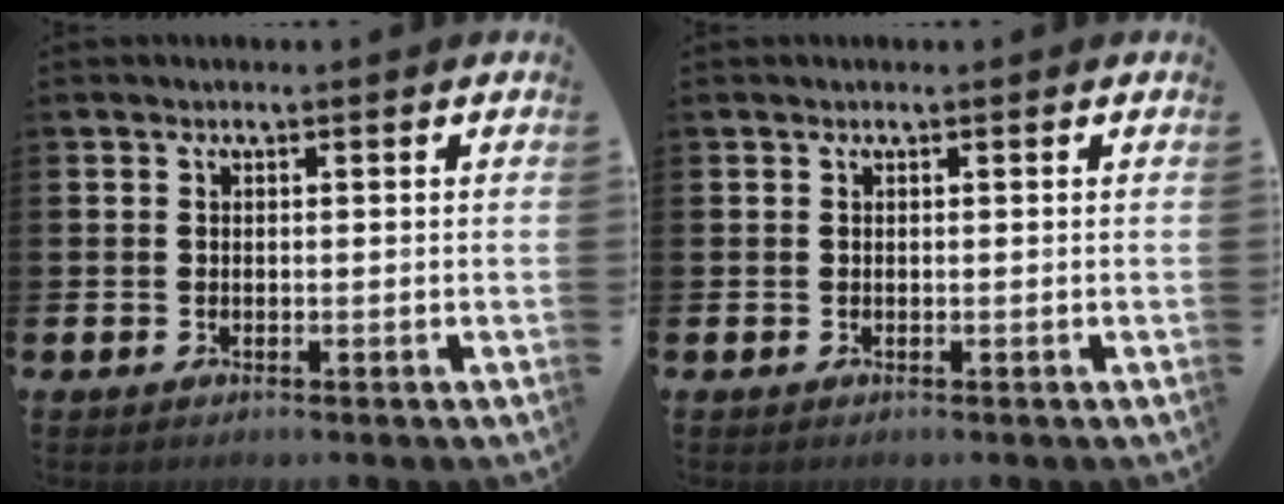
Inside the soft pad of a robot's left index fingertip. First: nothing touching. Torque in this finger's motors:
{"motor_torque": [0.12, 0.07, -0.03, -0.01]}